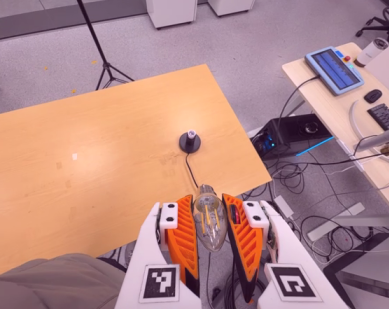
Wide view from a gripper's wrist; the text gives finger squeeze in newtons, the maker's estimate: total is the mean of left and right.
{"total": 18.5, "left": 19.8, "right": 17.2}